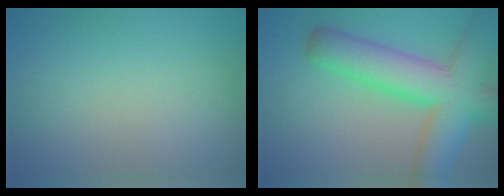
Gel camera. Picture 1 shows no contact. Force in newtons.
{"total": 9.9, "press": 9.9, "slide": 0.4}